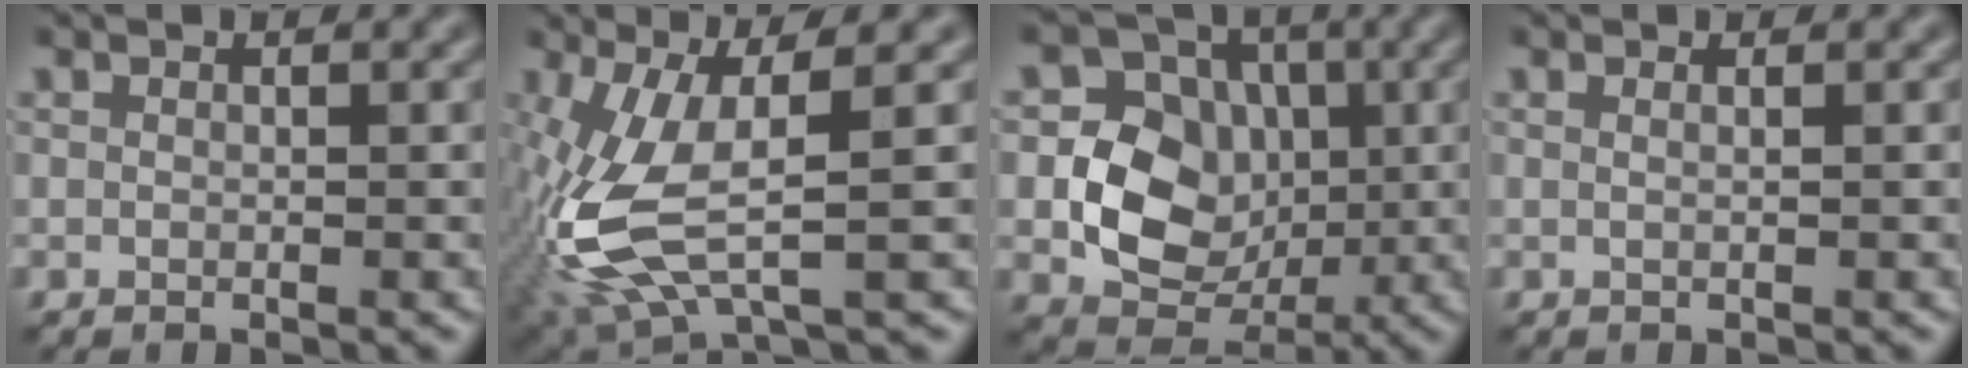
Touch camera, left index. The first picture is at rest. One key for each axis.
{"total": 9.3, "fx": -1.4, "fy": 3.3, "fz": 8.6, "tx": -0.212, "ty": -0.009, "tz": -0.027}
{"total": 7.1, "fx": -0.7, "fy": 6.0, "fz": 3.8, "tx": -0.061, "ty": 0.000, "tz": -0.020}
{"total": 1.0, "fx": 0.4, "fy": 0.5, "fz": 0.8, "tx": -0.004, "ty": -0.007, "tz": -0.008}